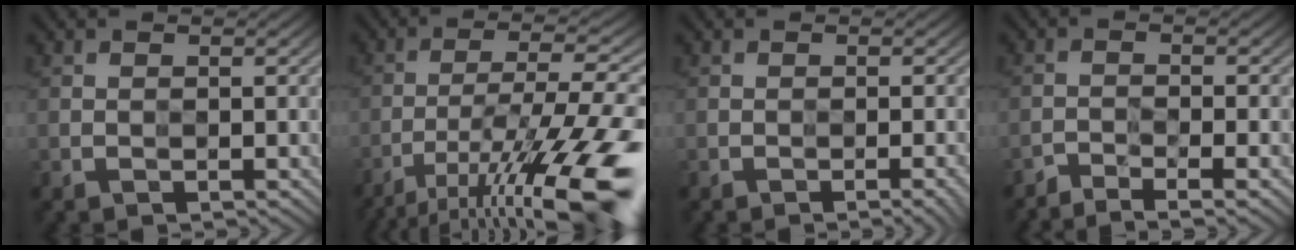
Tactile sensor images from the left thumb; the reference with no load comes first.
{"total": 17.4, "force": [-10.5, 3.9, 13.4], "torque": [-0.222, -0.012, -0.168]}
{"total": 1.9, "force": [-1.0, 0.3, 1.6], "torque": [-0.019, 0.004, -0.016]}
{"total": 4.2, "force": [-3.3, 0.6, 2.6], "torque": [-0.046, 0.000, -0.067]}